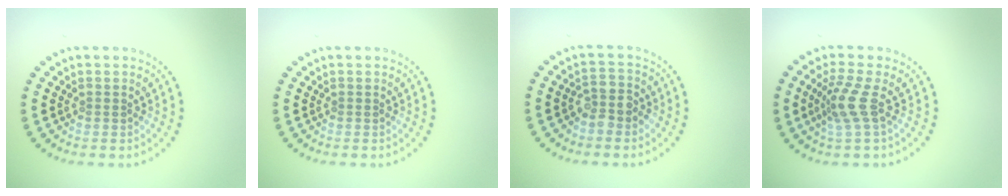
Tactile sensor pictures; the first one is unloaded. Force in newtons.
{"total": 0.0}
{"total": 2.2, "press": 2.0, "slide": 1.0}
{"total": 2.8, "press": 2.0, "slide": 2.0}